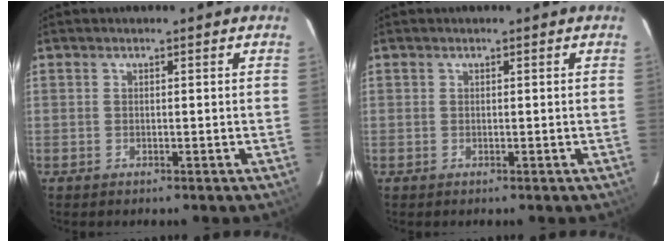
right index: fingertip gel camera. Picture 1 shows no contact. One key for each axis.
{"total": 0.0}